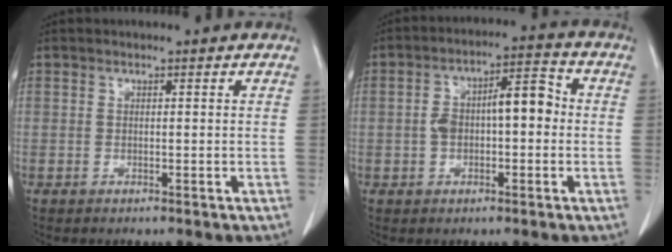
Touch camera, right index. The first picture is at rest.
{"total": 8.6, "force": [0.0, 3.5, 7.8], "torque": [-0.142, 0.041, -0.002]}